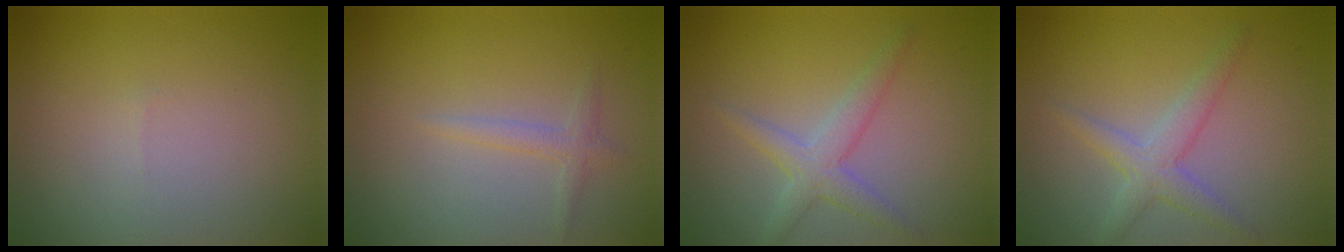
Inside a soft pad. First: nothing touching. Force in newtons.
{"total": 1.3, "press": 1.3, "slide": 0.0}
{"total": 2.8, "press": 2.8, "slide": 0.1}
{"total": 2.8, "press": 2.8, "slide": 0.1}